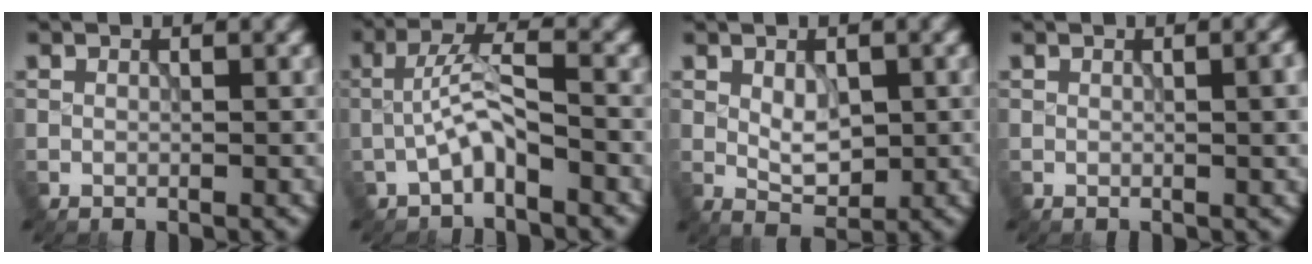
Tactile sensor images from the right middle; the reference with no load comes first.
{"total": 3.2, "force": [-1.4, 0.8, 2.7], "torque": [-0.055, 0.015, -0.035]}
{"total": 2.7, "force": [0.3, 1.6, 2.1], "torque": [-0.034, -0.002, 0.008]}
{"total": 2.7, "force": [0.2, 0.8, 2.5], "torque": [-0.023, 0.003, 0.009]}